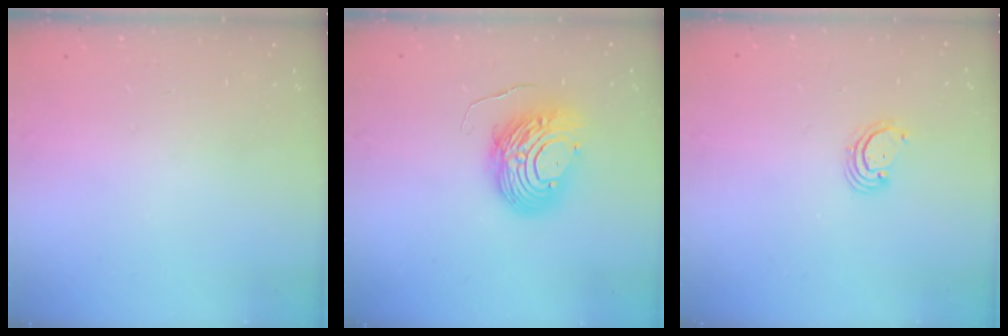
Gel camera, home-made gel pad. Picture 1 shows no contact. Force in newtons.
{"total": 10.4, "press": 10.3, "slide": 1.1}
{"total": 2.7, "press": 2.7, "slide": 0.3}